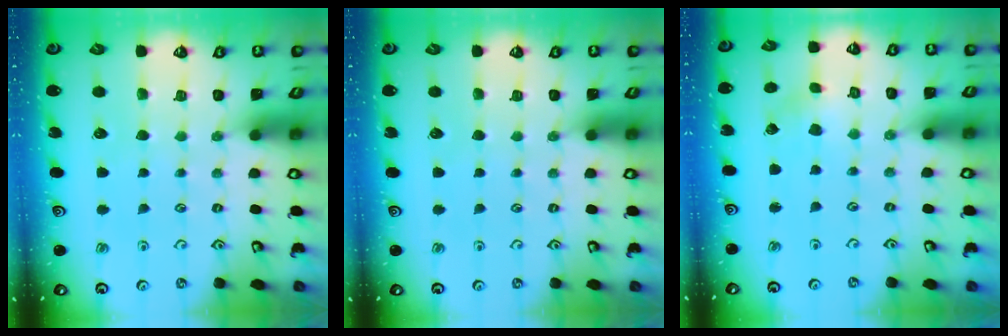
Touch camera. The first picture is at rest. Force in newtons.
{"total": 0.0}
{"total": 1.3, "press": 1.3, "slide": 0.2}